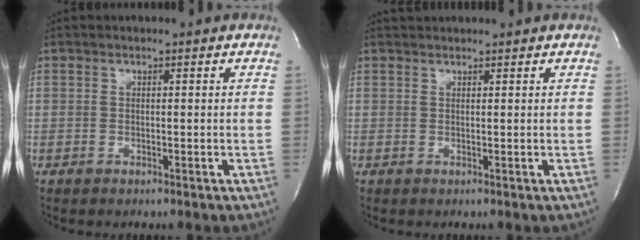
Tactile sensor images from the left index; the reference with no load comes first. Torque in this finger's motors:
{"motor_torque": [-0.19, -0.16, 0.00, 0.04]}